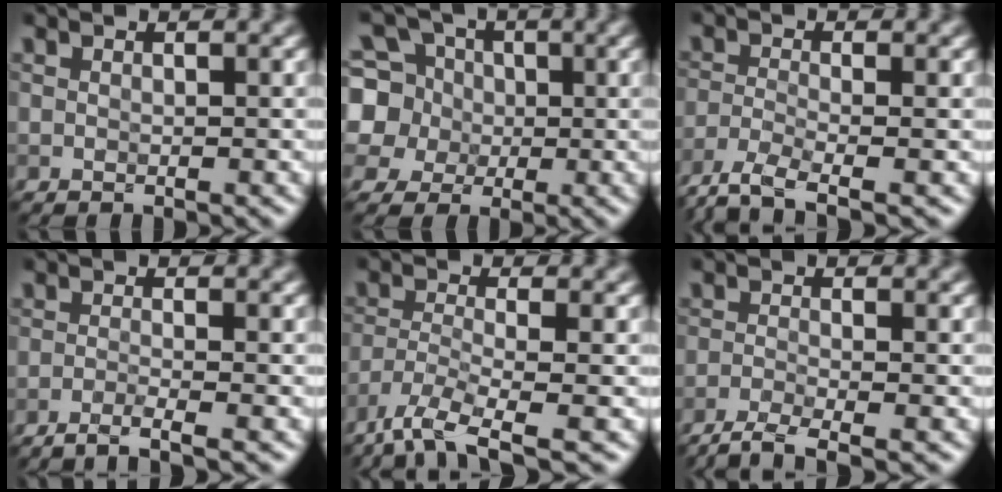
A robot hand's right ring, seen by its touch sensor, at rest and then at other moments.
{"total": 9.5, "force": [1.1, 8.7, 3.6], "torque": [-0.114, 0.029, -0.016]}
{"total": 4.4, "force": [-3.4, 1.0, 2.5], "torque": [-0.055, -0.011, -0.077]}
{"total": 2.2, "force": [-1.5, 0.3, 1.6], "torque": [-0.023, 0.002, -0.044]}
{"total": 6.2, "force": [-4.6, 1.3, 3.9], "torque": [-0.080, -0.012, -0.096]}
{"total": 3.4, "force": [-2.6, 0.6, 2.1], "torque": [-0.042, -0.005, -0.062]}